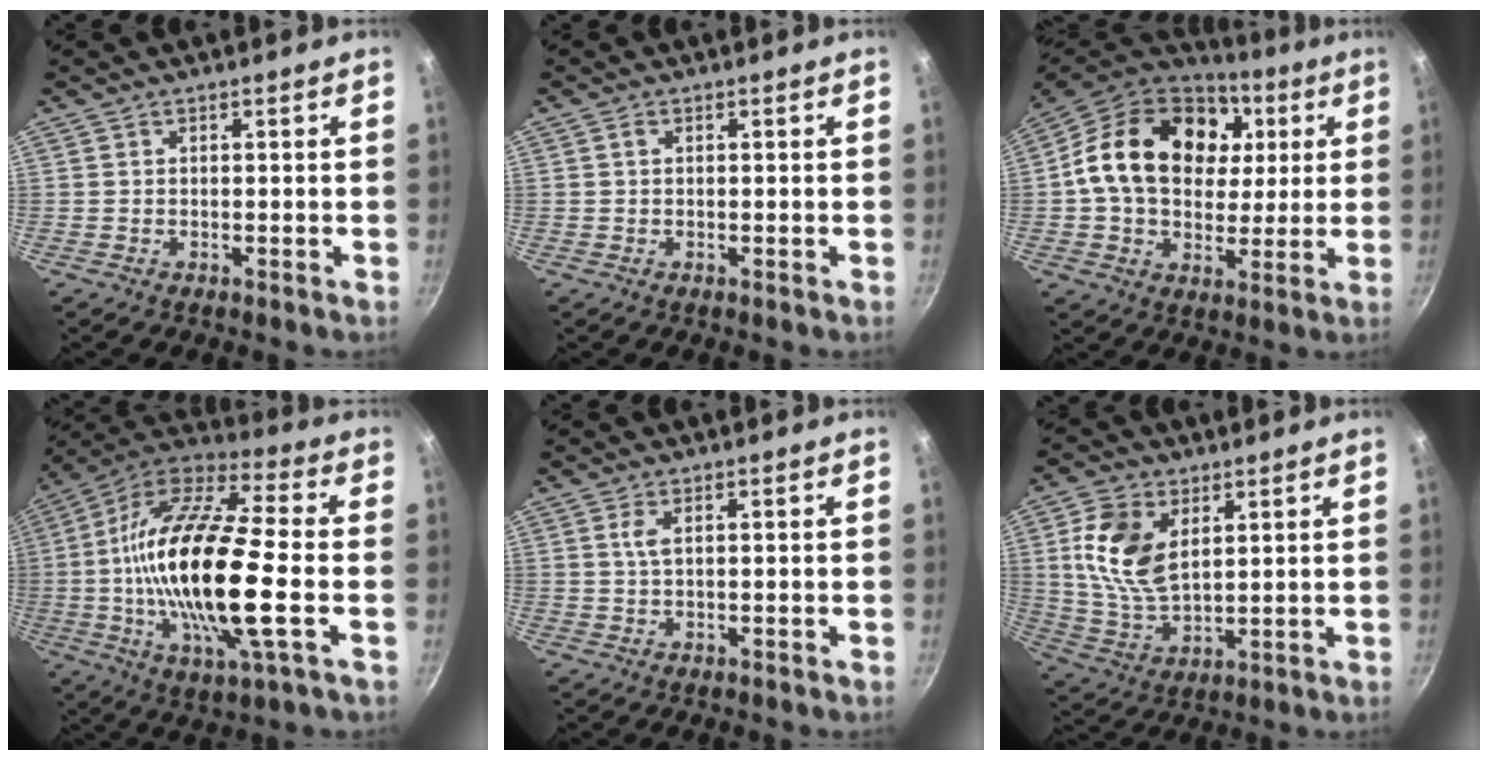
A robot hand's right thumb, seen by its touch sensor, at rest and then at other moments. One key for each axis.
{"total": 0.9, "fx": 0.2, "fy": 0.6, "fz": 0.6, "tx": -0.011, "ty": 0.003, "tz": 0.003}
{"total": 23.9, "fx": 5.4, "fy": 17.3, "fz": 15.5, "tx": -0.254, "ty": 0.010, "tz": 0.082}
{"total": 25.4, "fx": -2.6, "fy": 7.6, "fz": 24.2, "tx": -0.468, "ty": 0.016, "tz": -0.066}
{"total": 1.8, "fx": 0.5, "fy": 0.6, "fz": 1.7, "tx": -0.037, "ty": -0.002, "tz": 0.014}
{"total": 12.3, "fx": 3.8, "fy": 7.4, "fz": 9.1, "tx": -0.172, "ty": -0.019, "tz": 0.080}